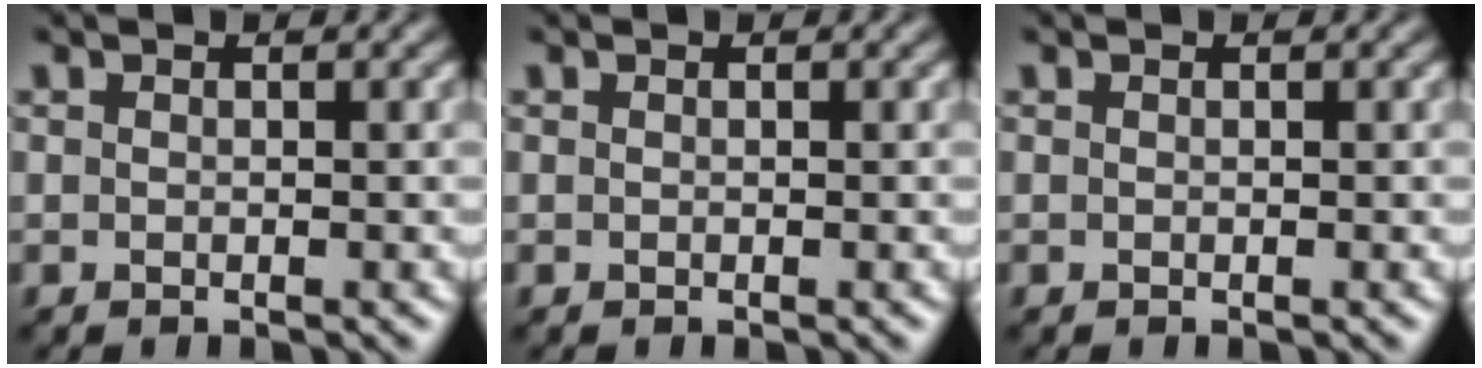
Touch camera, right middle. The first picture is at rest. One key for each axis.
{"total": 0.0}
{"total": 0.0}